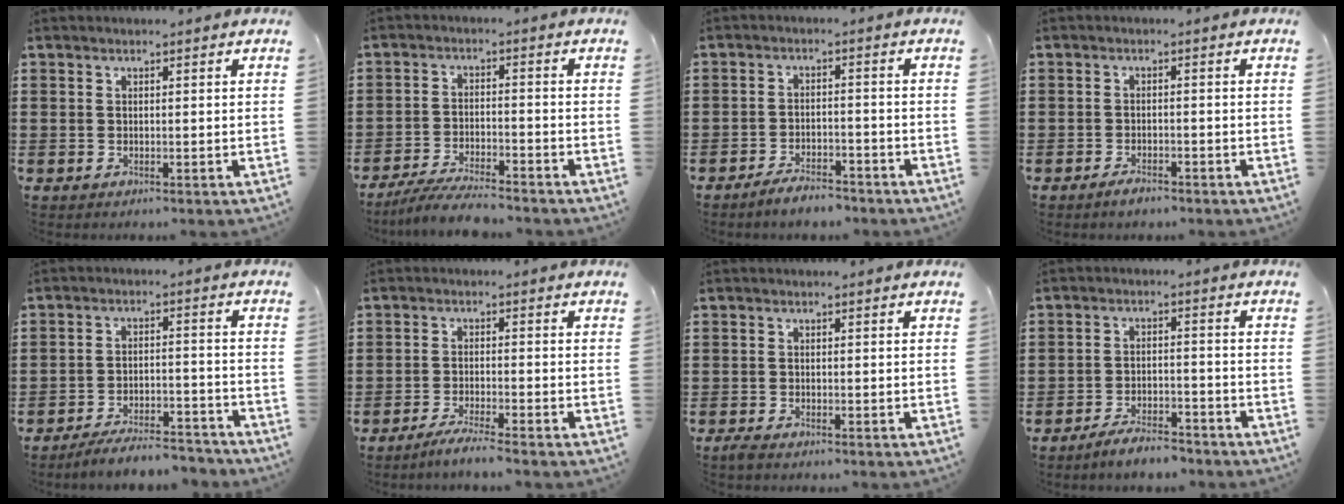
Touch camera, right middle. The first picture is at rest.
{"total": 5.5, "force": [-5.1, 0.2, 2.0], "torque": [-0.047, -0.011, -0.099]}
{"total": 3.8, "force": [-3.6, 0.5, 1.1], "torque": [-0.021, 0.005, -0.070]}
{"total": 1.8, "force": [-1.5, 0.4, 0.8], "torque": [-0.018, -0.004, -0.028]}
{"total": 5.7, "force": [-5.4, 0.4, 1.8], "torque": [-0.036, -0.002, -0.106]}
{"total": 2.8, "force": [-2.5, -0.5, 1.3], "torque": [-0.029, -0.005, -0.048]}
{"total": 1.0, "force": [-0.9, 0.2, 0.5], "torque": [-0.009, -0.003, -0.017]}
{"total": 4.3, "force": [-4.1, 0.5, 1.4], "torque": [-0.032, 0.003, -0.081]}